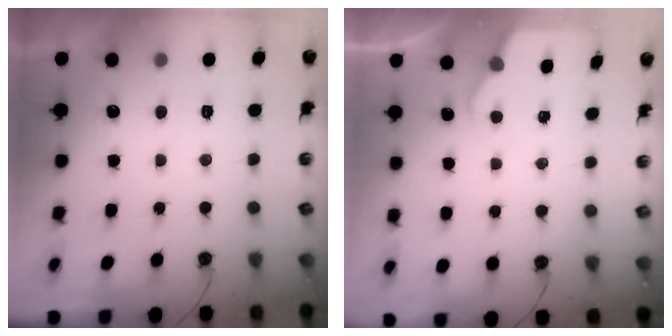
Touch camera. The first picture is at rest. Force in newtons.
{"total": 2.7, "press": 2.7, "slide": 0.2}